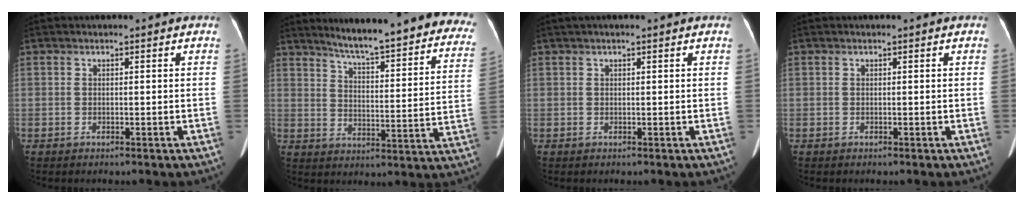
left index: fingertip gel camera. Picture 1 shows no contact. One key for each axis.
{"total": 27.4, "fx": 24.3, "fy": 3.1, "fz": 12.3, "tx": -0.160, "ty": -0.079, "tz": 0.287}
{"total": 1.7, "fx": 1.3, "fy": 0.0, "fz": 1.2, "tx": -0.015, "ty": 0.026, "tz": 0.020}
{"total": 0.0}